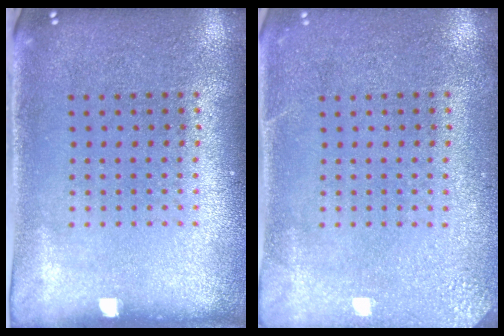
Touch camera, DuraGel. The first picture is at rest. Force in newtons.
{"total": 2.7, "press": 2.6, "slide": 0.2}